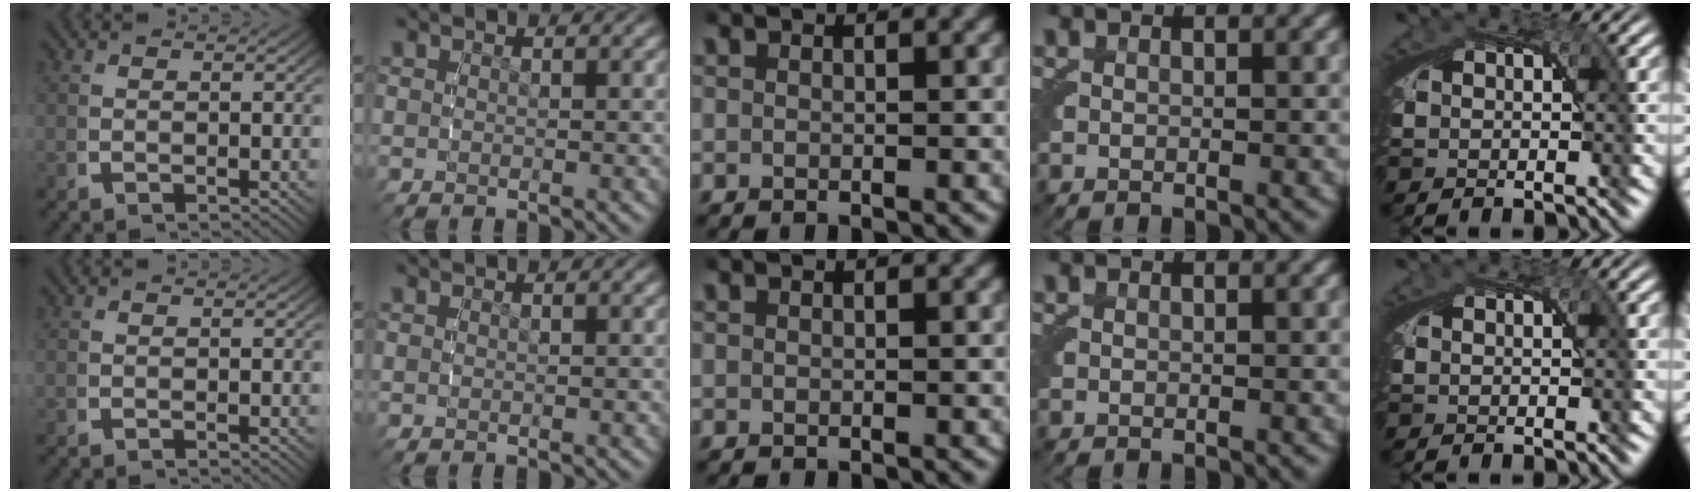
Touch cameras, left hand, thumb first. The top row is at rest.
{}